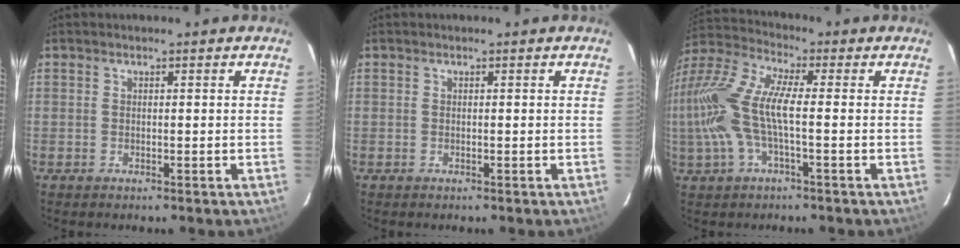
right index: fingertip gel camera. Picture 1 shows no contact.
{"total": 0.0}
{"total": 15.7, "force": [-1.6, 4.8, 14.9], "torque": [-0.296, 0.000, -0.036]}